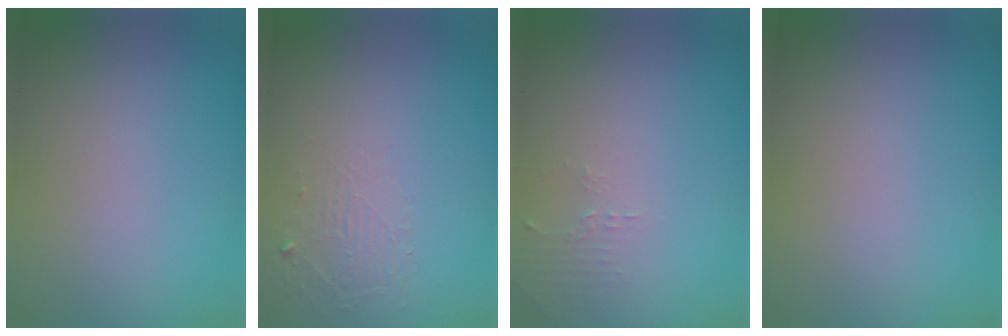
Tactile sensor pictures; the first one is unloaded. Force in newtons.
{"total": 1.4, "press": 0.1, "slide": 1.4}
{"total": 1.2, "press": 1.2, "slide": 0.4}
{"total": 0.0}